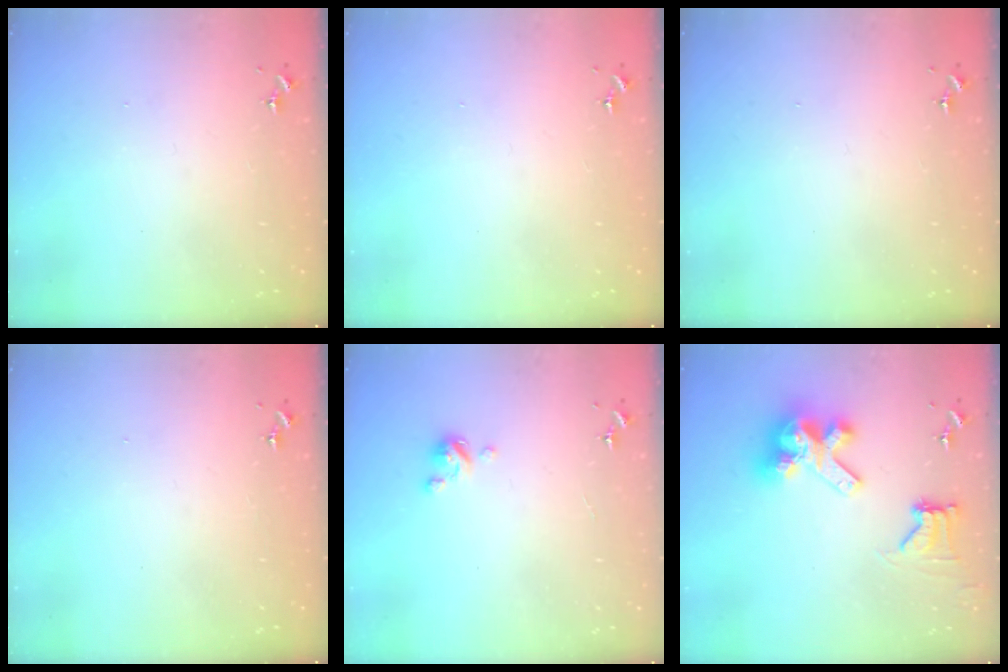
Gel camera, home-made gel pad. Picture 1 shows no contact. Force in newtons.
{"total": 0.0}
{"total": 0.0}
{"total": 0.0}
{"total": 4.3, "press": 4.3, "slide": 0.3}
{"total": 13.8, "press": 13.7, "slide": 1.8}